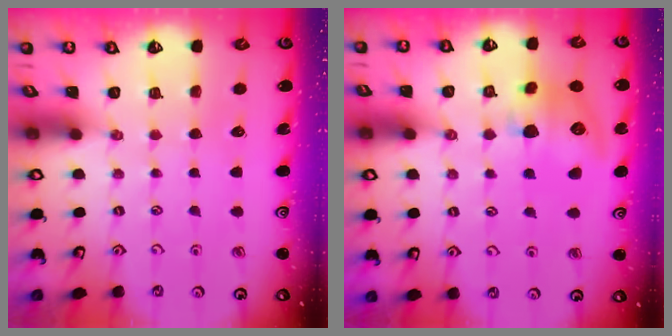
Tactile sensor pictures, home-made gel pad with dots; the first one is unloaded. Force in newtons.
{"total": 16.3, "press": 16.2, "slide": 1.3}